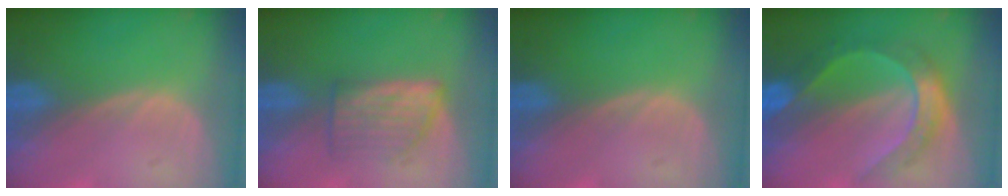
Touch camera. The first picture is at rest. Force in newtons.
{"total": 5.8, "press": 5.4, "slide": 2.1}
{"total": 0.0}
{"total": 8.2, "press": 8.1, "slide": 0.8}